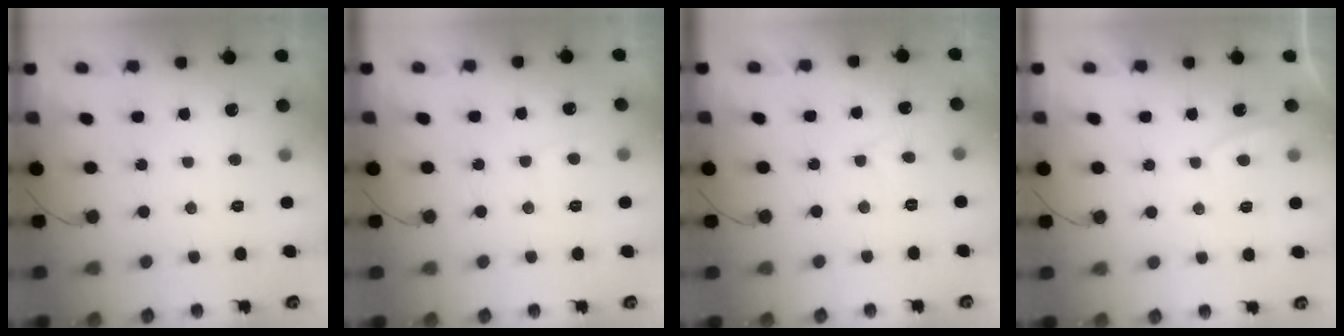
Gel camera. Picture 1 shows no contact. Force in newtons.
{"total": 3.4, "press": 3.4, "slide": 0.4}
{"total": 3.9, "press": 3.9, "slide": 0.3}
{"total": 1.9, "press": 1.9, "slide": 0.6}